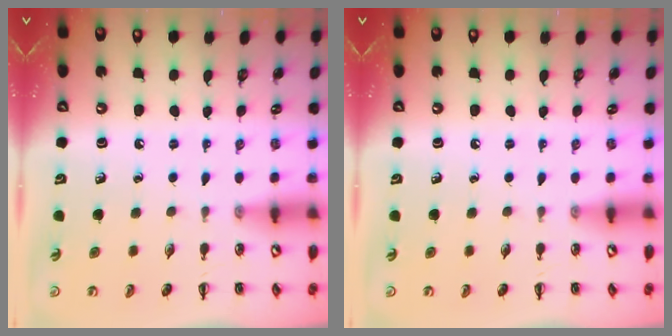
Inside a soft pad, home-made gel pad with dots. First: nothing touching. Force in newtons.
{"total": 0.0}